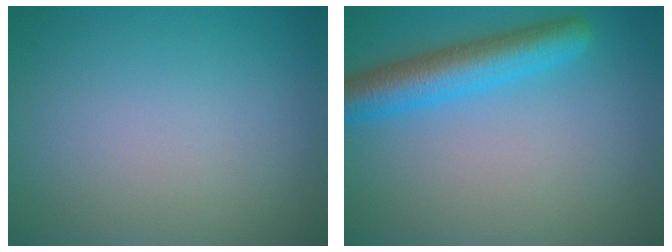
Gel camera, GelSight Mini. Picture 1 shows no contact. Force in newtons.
{"total": 5.4, "press": 5.4, "slide": 0.2}